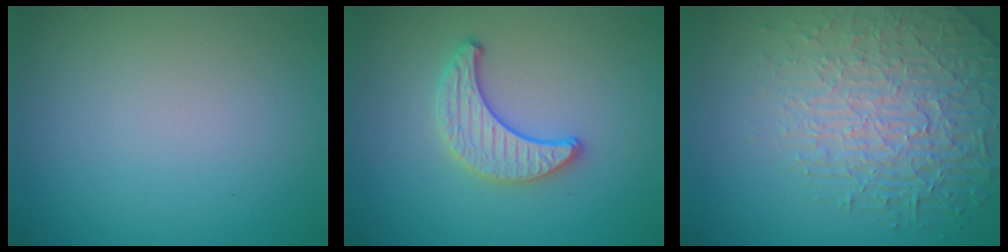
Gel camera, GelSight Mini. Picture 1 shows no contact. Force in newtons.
{"total": 3.0, "press": 2.8, "slide": 0.9}
{"total": 5.3, "press": 4.7, "slide": 2.5}